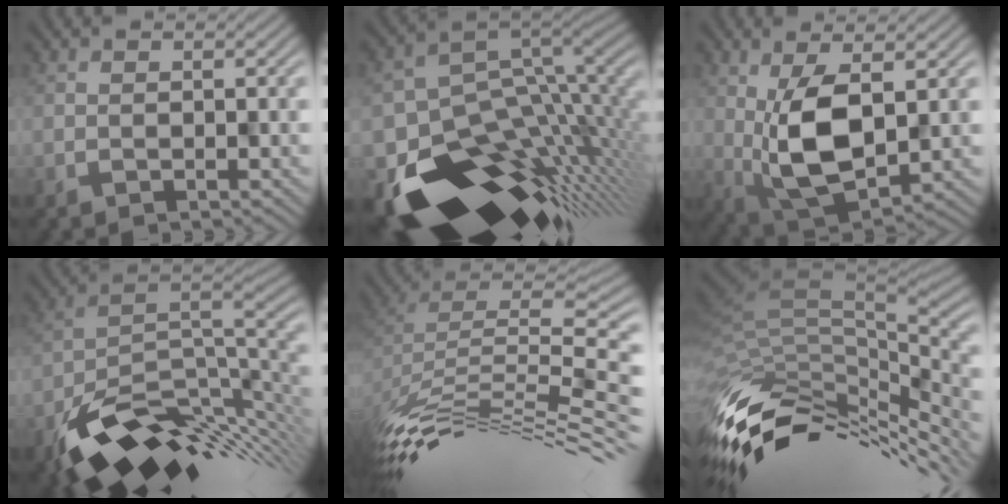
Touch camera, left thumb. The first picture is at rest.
{"total": 15.4, "force": [-6.7, 8.3, 11.0], "torque": [-0.208, -0.032, -0.089]}
{"total": 9.0, "force": [1.3, 4.1, 7.9], "torque": [-0.164, -0.004, 0.033]}
{"total": 13.4, "force": [-5.8, 6.7, 10.1], "torque": [-0.175, -0.031, -0.089]}
{"total": 13.0, "force": [-5.2, 4.5, 11.0], "torque": [-0.221, -0.003, -0.084]}
{"total": 14.2, "force": [-5.4, 6.9, 11.1], "torque": [-0.263, -0.029, -0.081]}